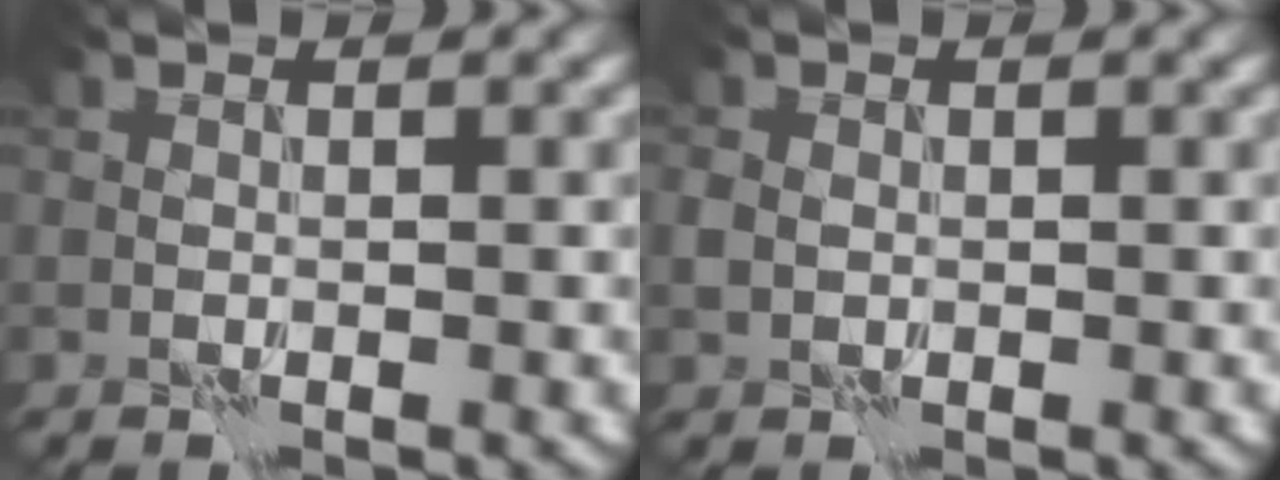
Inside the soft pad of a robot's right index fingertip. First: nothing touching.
{"total": 1.0, "force": [0.0, 0.9, 0.5], "torque": [-0.010, 0.001, -0.002]}